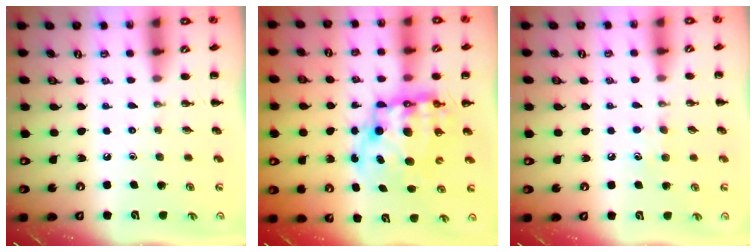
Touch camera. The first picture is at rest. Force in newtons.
{"total": 12.8, "press": 12.4, "slide": 3.2}
{"total": 5.6, "press": 5.5, "slide": 1.4}